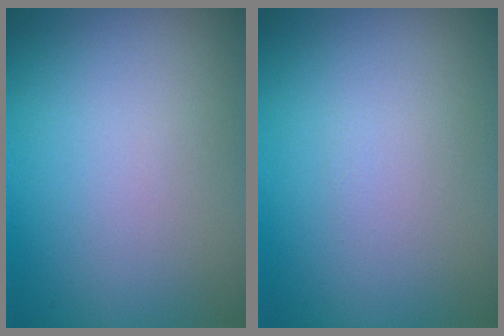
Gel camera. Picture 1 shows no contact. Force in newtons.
{"total": 0.0}